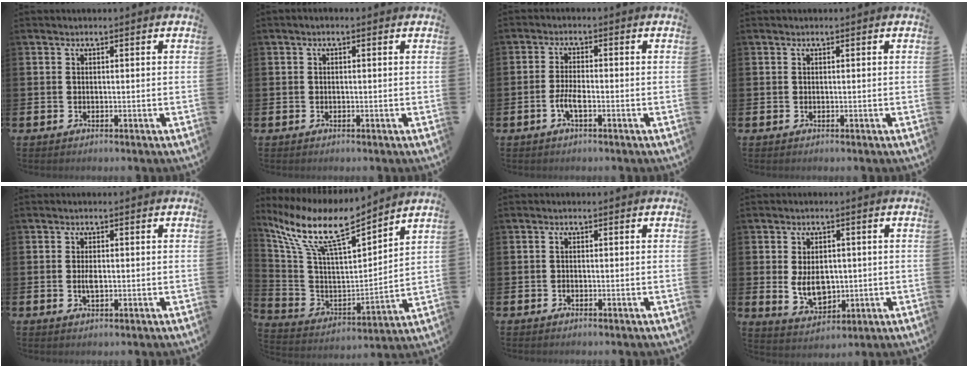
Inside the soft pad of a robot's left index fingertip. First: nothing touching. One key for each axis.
{"total": 0.5, "fx": -0.3, "fy": 0.2, "fz": 0.4, "tx": -0.006, "ty": 0.000, "tz": -0.006}
{"total": 2.6, "fx": -1.1, "fy": 0.7, "fz": 2.3, "tx": -0.051, "ty": 0.001, "tz": -0.022}
{"total": 0.0}
{"total": 1.8, "fx": -0.3, "fy": 0.8, "fz": 1.6, "tx": -0.022, "ty": -0.002, "tz": -0.008}
{"total": 11.6, "fx": 9.6, "fy": 2.4, "fz": 6.1, "tx": -0.161, "ty": -0.058, "tz": 0.165}
{"total": 0.6, "fx": -0.2, "fy": 0.5, "fz": 0.4, "tx": -0.002, "ty": -0.001, "tz": -0.007}
{"total": 5.1, "fx": 0.1, "fy": 3.6, "fz": 3.7, "tx": -0.054, "ty": 0.002, "tz": -0.003}